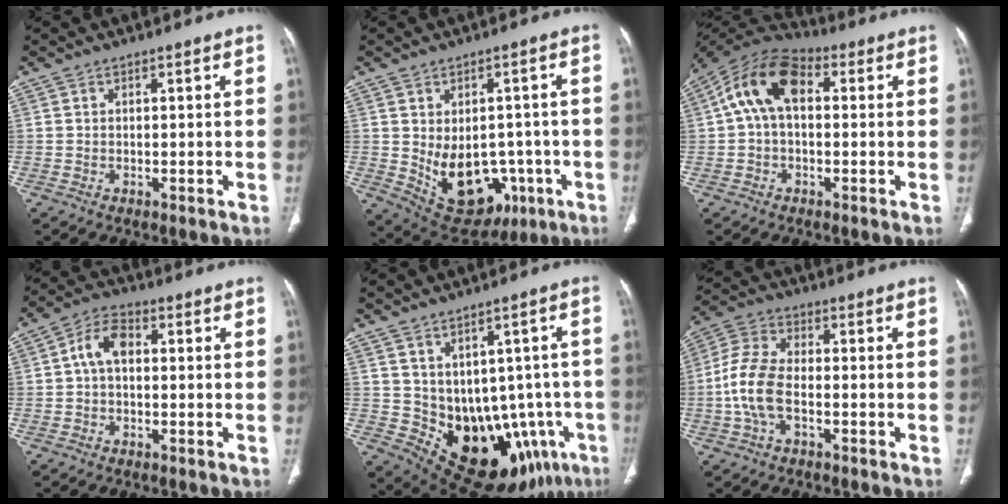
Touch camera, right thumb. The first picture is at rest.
{"total": 15.1, "force": [-3.2, 10.6, 10.3], "torque": [-0.120, 0.012, -0.013]}
{"total": 12.2, "force": [1.9, 7.4, 9.5], "torque": [-0.166, 0.037, 0.022]}
{"total": 5.9, "force": [0.2, 3.8, 4.5], "torque": [-0.077, 0.020, -0.004]}
{"total": 17.3, "force": [-4.7, 11.3, 12.2], "torque": [-0.132, 0.009, -0.033]}
{"total": 9.6, "force": [-2.1, 5.3, 7.8], "torque": [-0.170, 0.027, -0.046]}